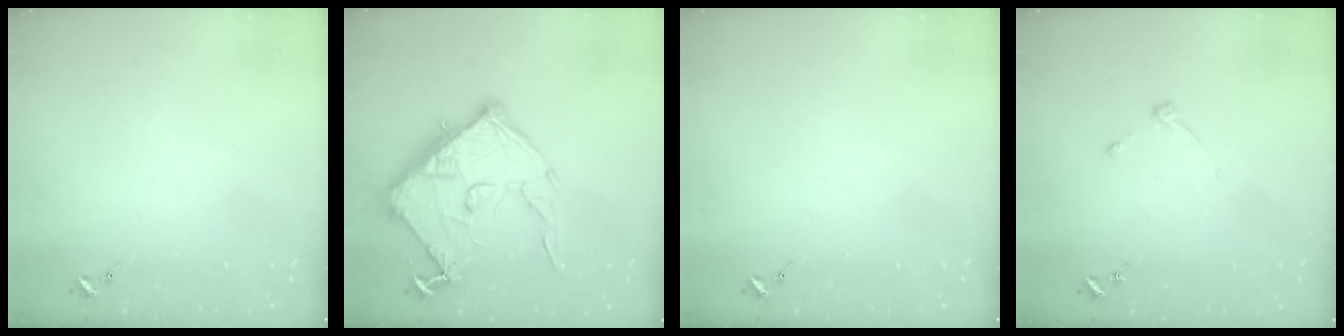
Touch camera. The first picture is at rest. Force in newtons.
{"total": 15.4, "press": 15.4, "slide": 1.0}
{"total": 0.0}
{"total": 3.8, "press": 3.8, "slide": 0.5}